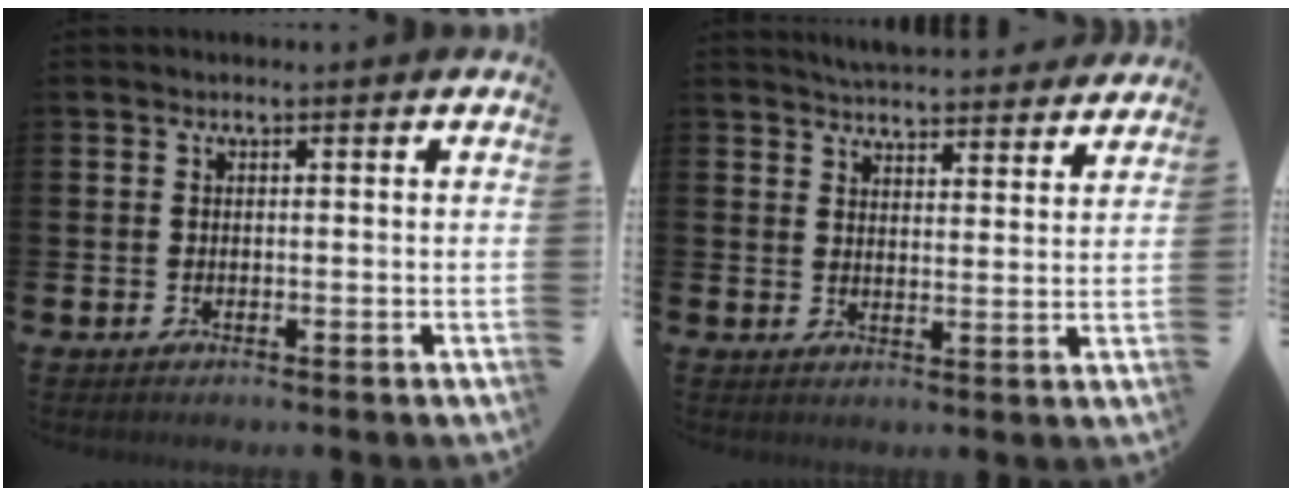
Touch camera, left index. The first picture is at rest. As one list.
[{"total": 5.4, "force": [5.4, 0.4, 0.3], "torque": [-0.005, -0.039, 0.094]}]